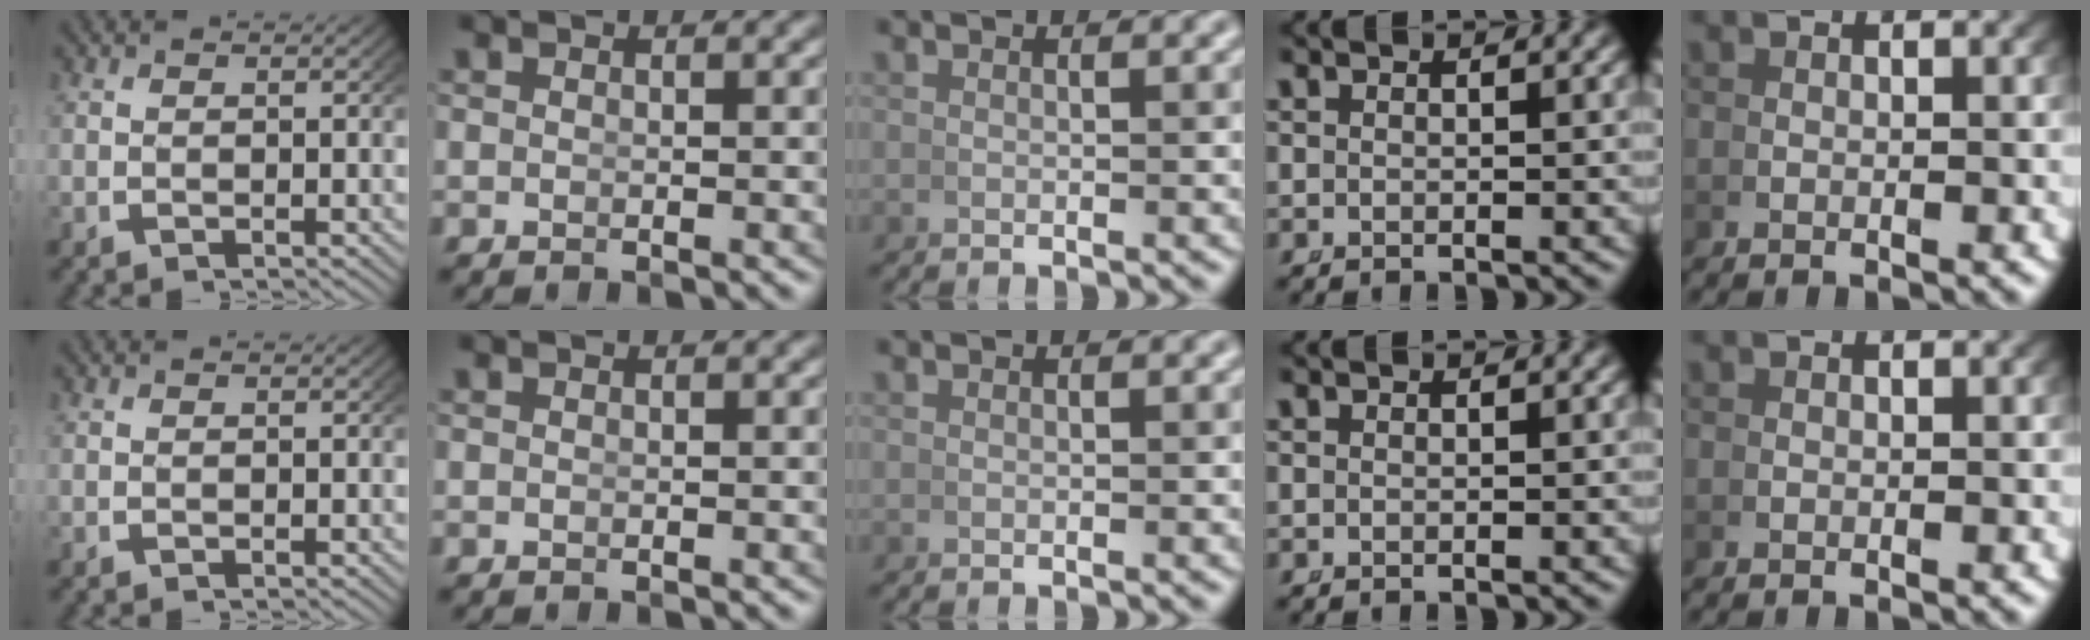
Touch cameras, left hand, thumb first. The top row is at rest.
{}